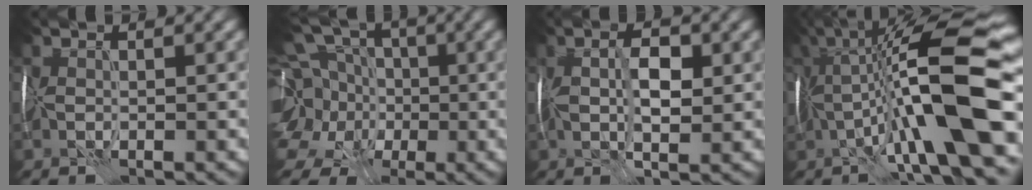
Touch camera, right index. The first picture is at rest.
{"total": 15.5, "force": [-0.9, 13.1, 8.2], "torque": [-0.194, 0.017, -0.042]}
{"total": 3.7, "force": [0.7, 1.3, 3.4], "torque": [-0.070, 0.005, 0.012]}
{"total": 14.1, "force": [-0.7, 3.0, 13.7], "torque": [-0.229, 0.033, -0.015]}